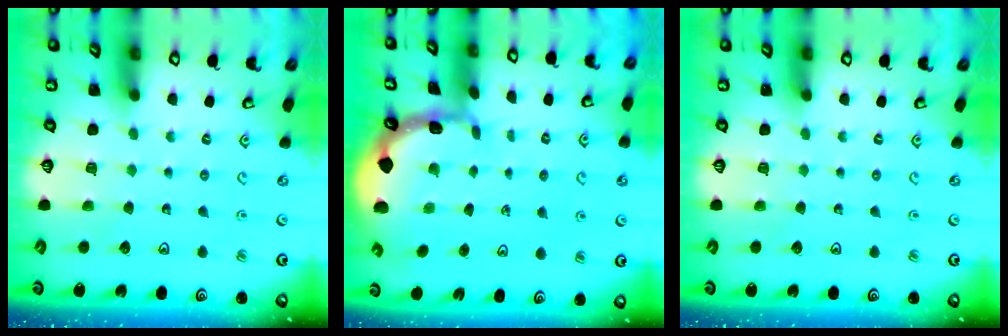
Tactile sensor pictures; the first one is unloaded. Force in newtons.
{"total": 2.6, "press": 2.6, "slide": 0.3}
{"total": 0.0}